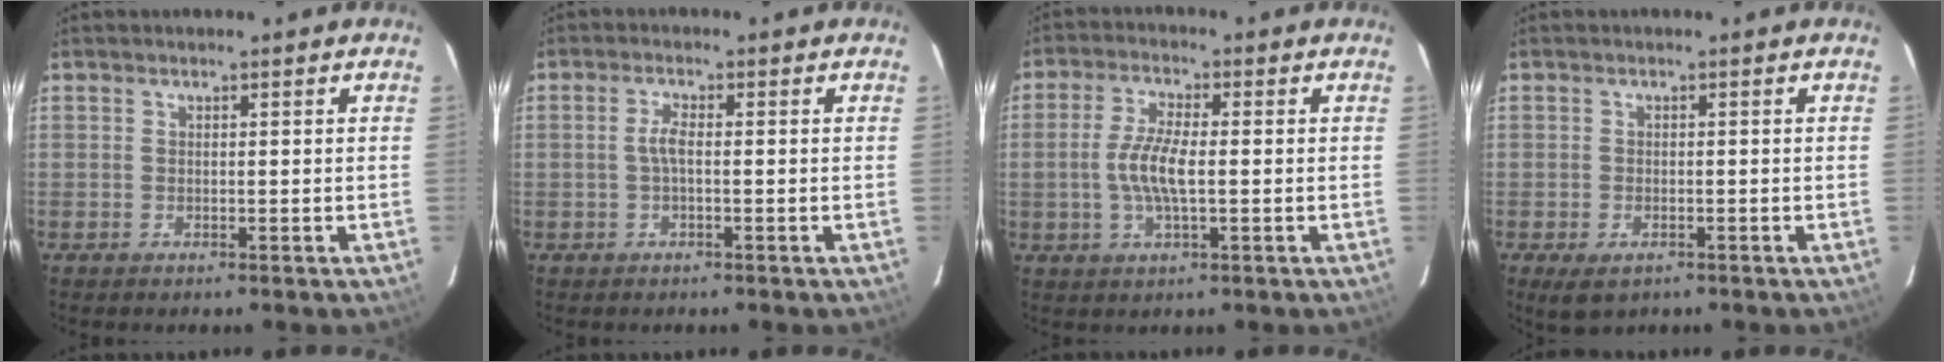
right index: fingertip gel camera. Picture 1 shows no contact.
{"total": 2.3, "force": [-0.3, 0.5, 2.2], "torque": [-0.047, 0.005, -0.006]}
{"total": 7.3, "force": [-0.6, 2.3, 6.9], "torque": [-0.141, 0.002, -0.012]}
{"total": 3.8, "force": [-2.0, 2.3, 2.2], "torque": [-0.043, -0.015, -0.030]}